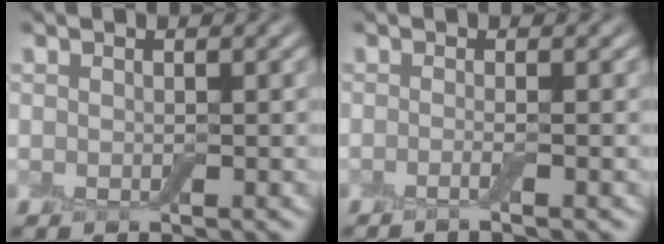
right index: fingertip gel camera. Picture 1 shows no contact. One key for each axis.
{"total": 1.5, "fx": -0.5, "fy": 0.4, "fz": 1.3, "tx": -0.014, "ty": -0.009, "tz": -0.019}